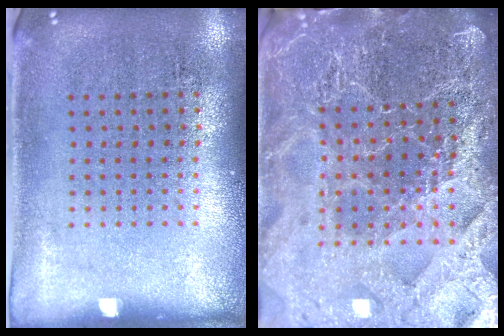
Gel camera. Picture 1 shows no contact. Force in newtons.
{"total": 4.6, "press": 4.3, "slide": 1.6}